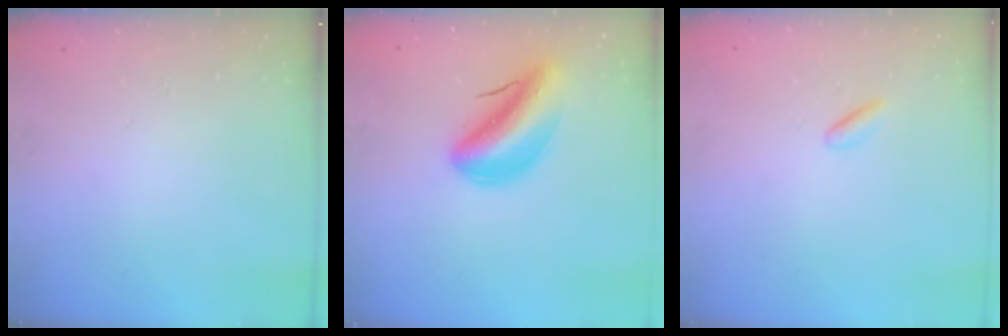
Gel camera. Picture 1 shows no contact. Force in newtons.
{"total": 7.0, "press": 6.6, "slide": 2.6}
{"total": 1.5, "press": 1.3, "slide": 0.7}